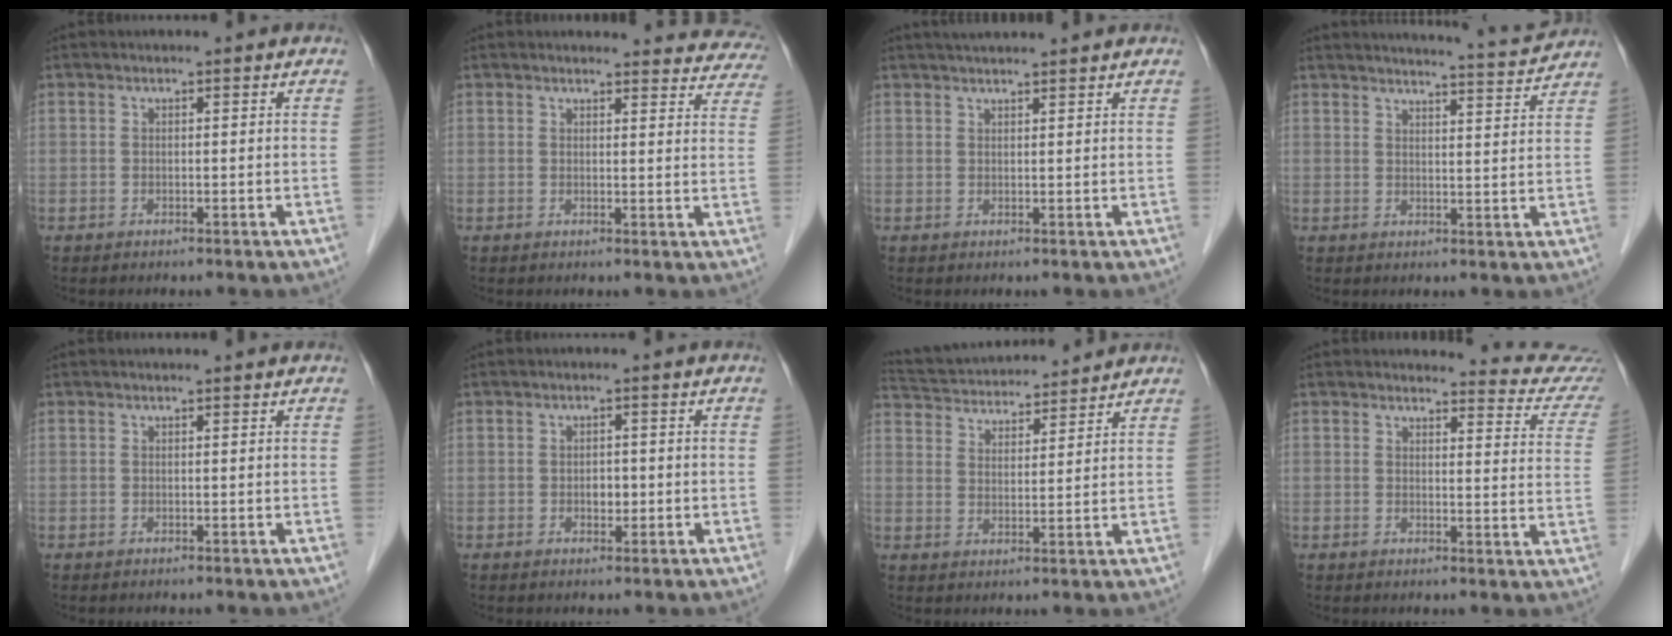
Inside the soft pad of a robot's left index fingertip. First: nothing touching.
{"total": 14.4, "force": [13.9, 3.2, 2.1], "torque": [0.016, -0.045, 0.121]}
{"total": 6.0, "force": [5.5, 0.0, 2.5], "torque": [-0.036, 0.035, 0.078]}
{"total": 9.6, "force": [9.4, -0.6, 1.8], "torque": [-0.036, -0.008, 0.115]}
{"total": 1.0, "force": [1.0, -0.1, 0.3], "torque": [-0.009, 0.005, 0.015]}
{"total": 1.7, "force": [-0.3, 1.2, 1.2], "torque": [-0.019, 0.002, -0.001]}
{"total": 14.7, "force": [13.8, 2.5, 4.3], "torque": [-0.082, 0.039, 0.224]}
{"total": 10.5, "force": [10.5, -0.1, 0.4], "torque": [0.012, -0.081, 0.091]}